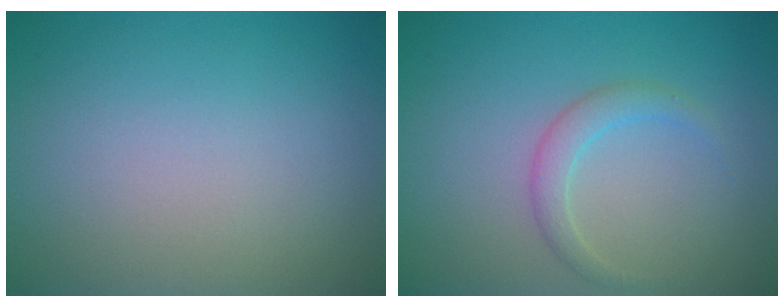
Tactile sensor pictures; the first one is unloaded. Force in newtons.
{"total": 1.8, "press": 1.8, "slide": 0.1}